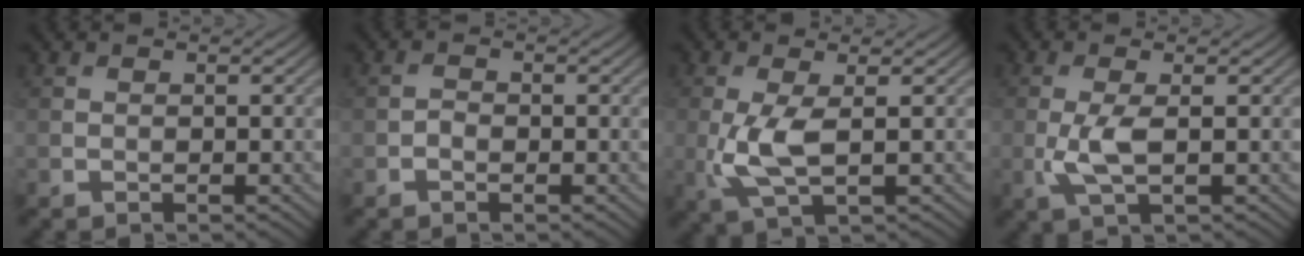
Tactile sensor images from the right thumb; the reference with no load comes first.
{"total": 0.9, "force": [-0.5, 0.6, 0.5], "torque": [-0.010, 0.001, -0.012]}
{"total": 5.3, "force": [-0.1, 1.8, 5.0], "torque": [-0.125, -0.005, -0.002]}
{"total": 4.0, "force": [-0.3, 1.1, 3.8], "torque": [-0.092, -0.003, -0.010]}